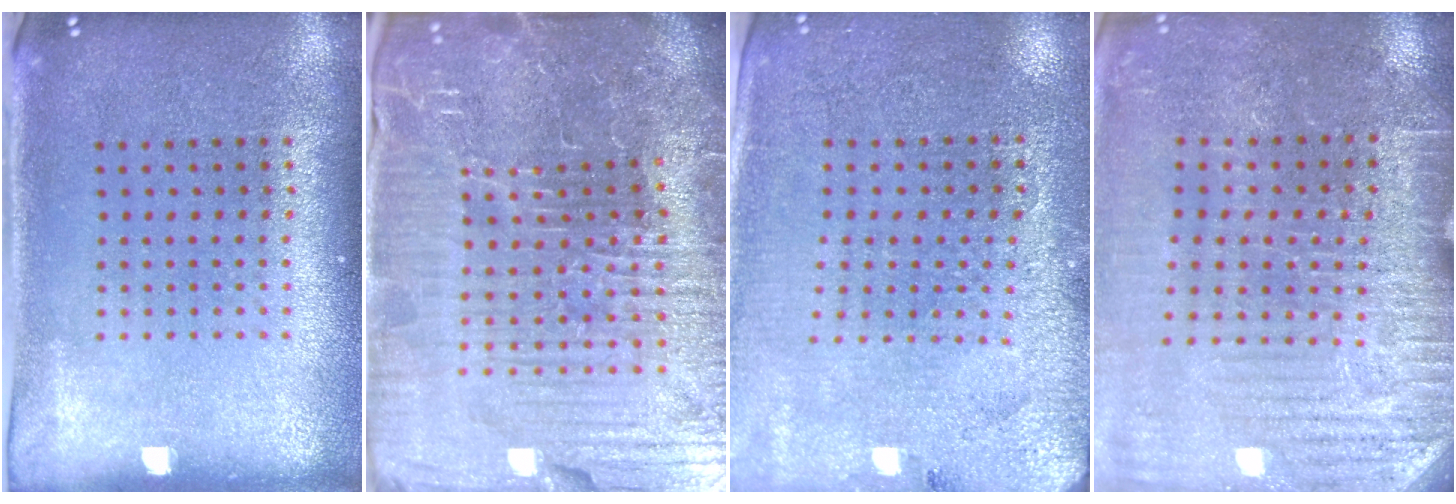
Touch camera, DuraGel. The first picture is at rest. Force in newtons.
{"total": 7.5, "press": 6.7, "slide": 3.5}
{"total": 2.8, "press": 2.8, "slide": 0.5}
{"total": 3.4, "press": 3.4, "slide": 0.1}